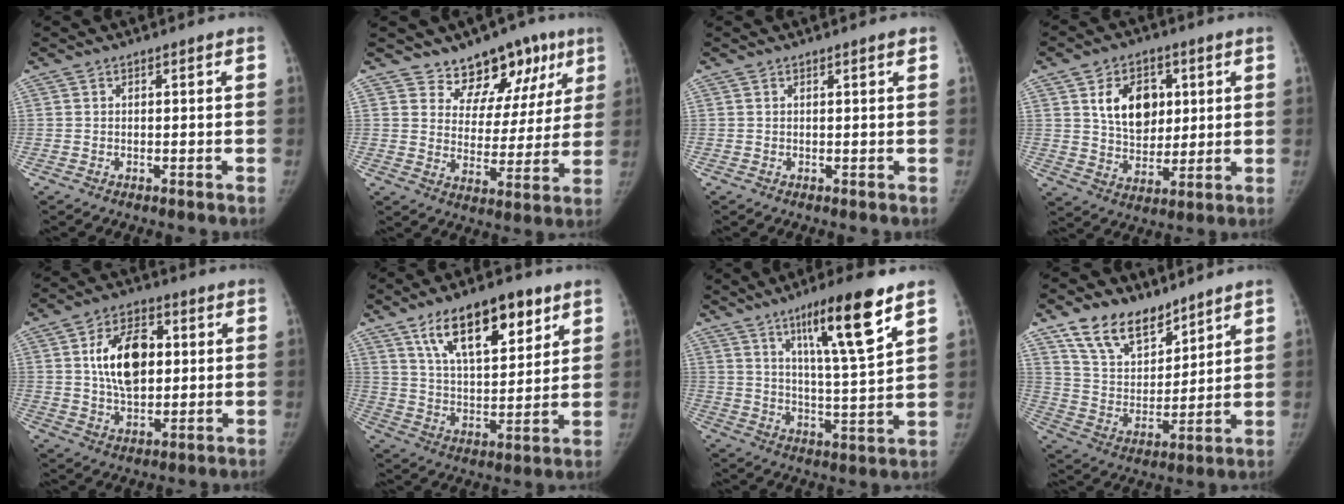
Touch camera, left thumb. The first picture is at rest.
{"total": 13.7, "force": [9.2, 8.5, 5.5], "torque": [-0.008, -0.044, 0.127]}
{"total": 0.9, "force": [0.6, 0.0, 0.6], "torque": [-0.007, -0.002, 0.008]}
{"total": 12.1, "force": [3.7, 8.8, 7.4], "torque": [-0.072, -0.015, 0.068]}
{"total": 13.2, "force": [2.4, 8.3, 10.0], "torque": [-0.140, -0.001, 0.039]}
{"total": 17.6, "force": [9.8, 7.8, 12.4], "torque": [-0.158, -0.037, 0.169]}
{"total": 15.7, "force": [9.0, 1.9, 12.7], "torque": [-0.201, -0.047, 0.150]}
{"total": 13.6, "force": [9.8, 7.5, 5.8], "torque": [-0.066, -0.054, 0.189]}